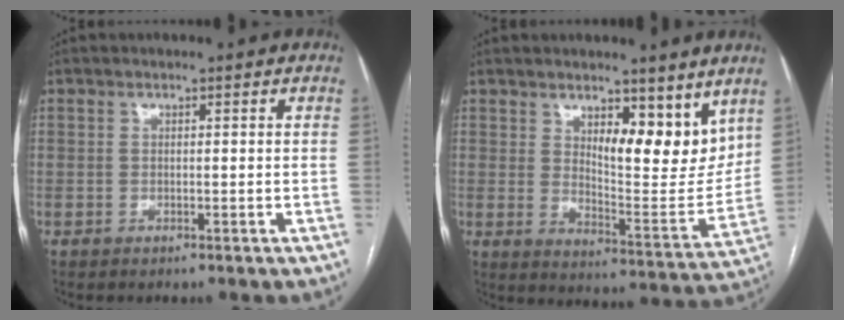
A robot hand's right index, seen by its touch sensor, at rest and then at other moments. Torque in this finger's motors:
{"motor_torque": [0.90, 0.96, 0.18, 0.06]}